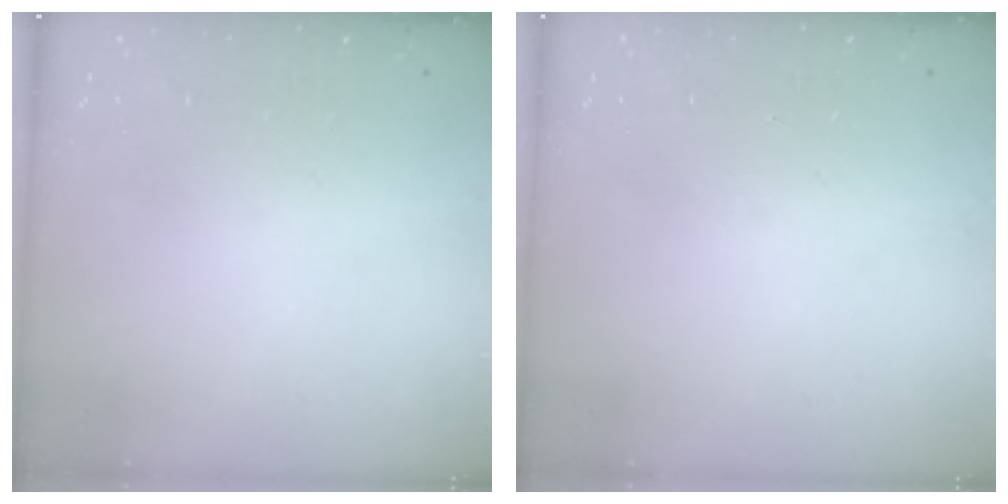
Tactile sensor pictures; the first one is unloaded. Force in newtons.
{"total": 0.0}